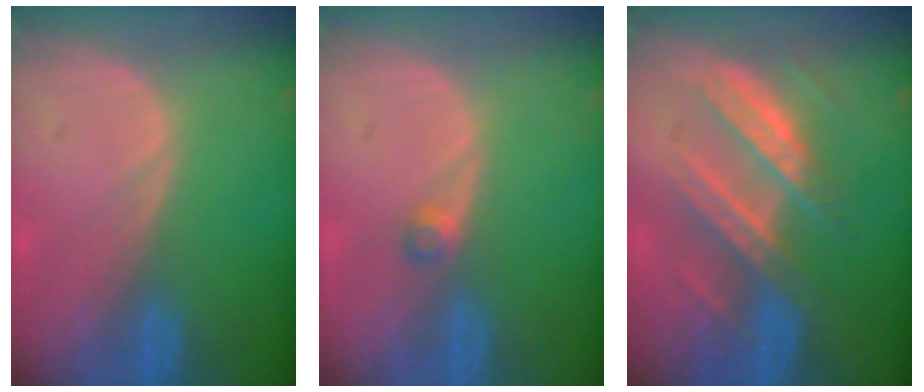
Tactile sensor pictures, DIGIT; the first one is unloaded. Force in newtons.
{"total": 1.6, "press": 1.4, "slide": 0.9}
{"total": 7.3, "press": 7.3, "slide": 0.1}